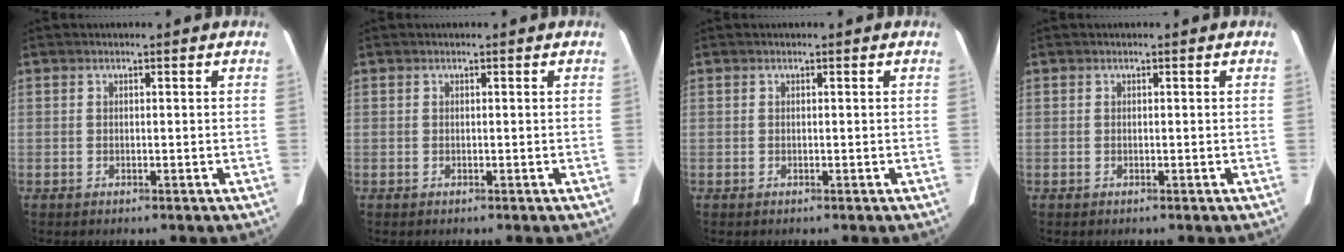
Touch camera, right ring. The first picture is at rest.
{"total": 0.0}
{"total": 0.0}
{"total": 0.0}